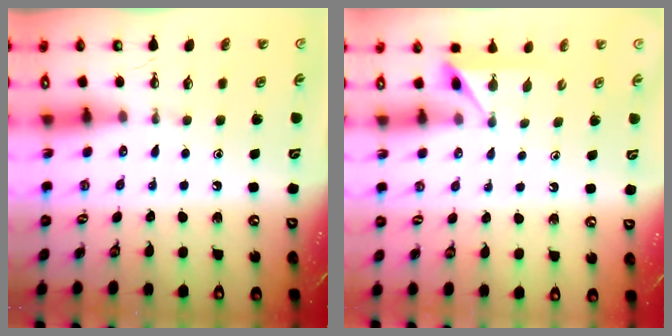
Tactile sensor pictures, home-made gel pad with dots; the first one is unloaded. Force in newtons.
{"total": 3.9, "press": 3.8, "slide": 0.5}